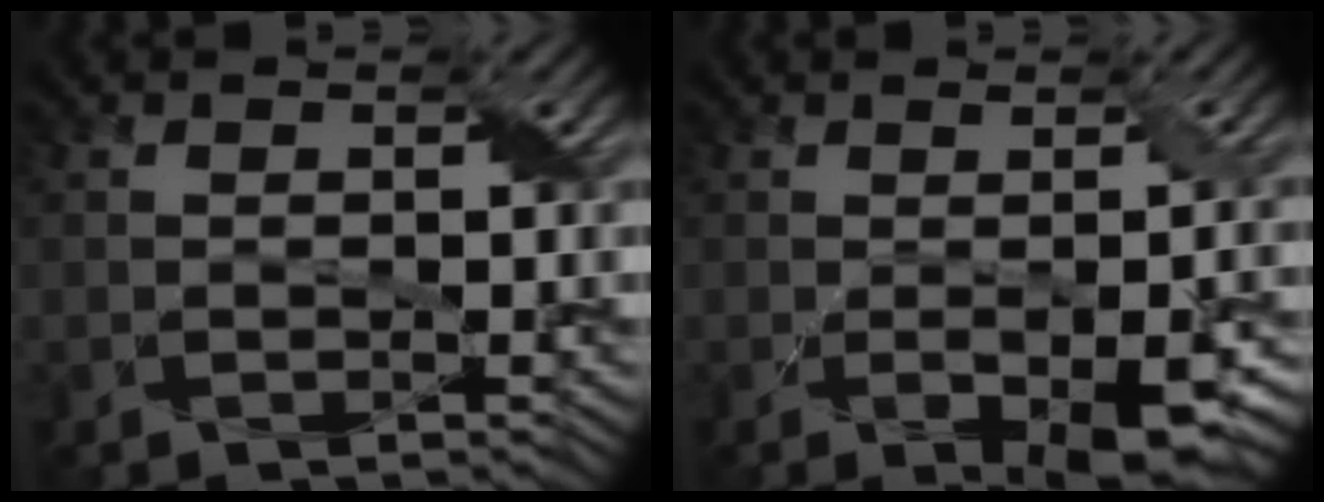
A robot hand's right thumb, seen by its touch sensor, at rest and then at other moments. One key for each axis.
{"total": 7.1, "fx": -2.1, "fy": 2.4, "fz": 6.4, "tx": -0.095, "ty": -0.018, "tz": -0.015}